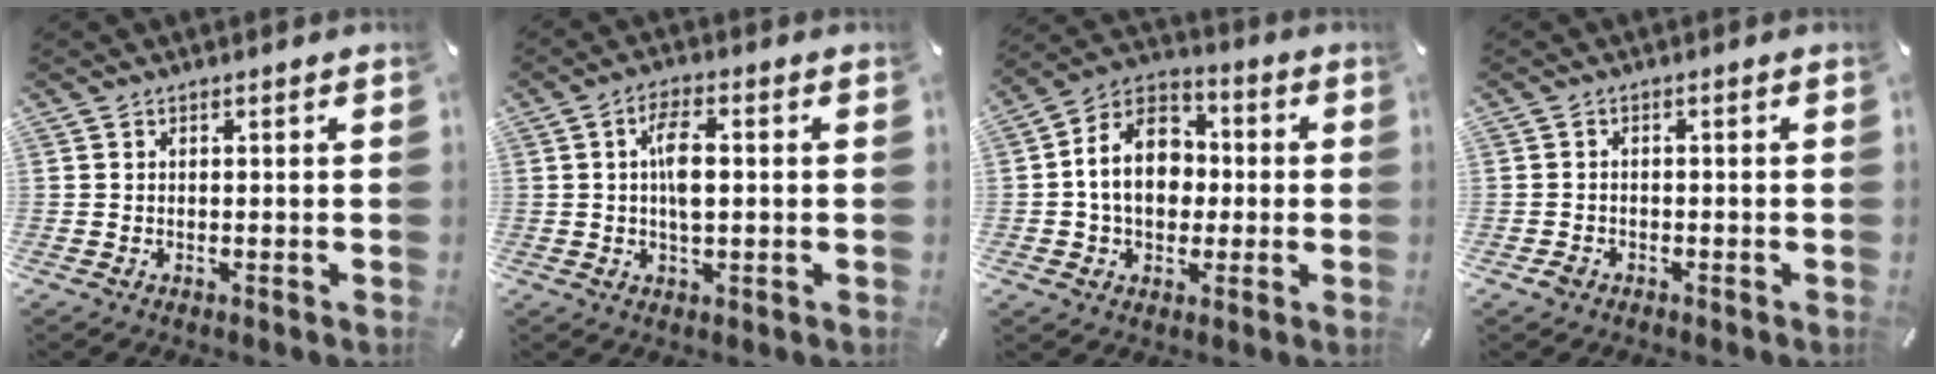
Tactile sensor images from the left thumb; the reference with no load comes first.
{"total": 6.7, "force": [0.6, 2.9, 6.0], "torque": [-0.121, 0.001, 0.004]}
{"total": 13.5, "force": [-0.6, 11.0, 7.9], "torque": [-0.153, 0.021, -0.012]}
{"total": 1.8, "force": [-1.1, 1.3, 0.5], "torque": [-0.009, 0.006, -0.024]}